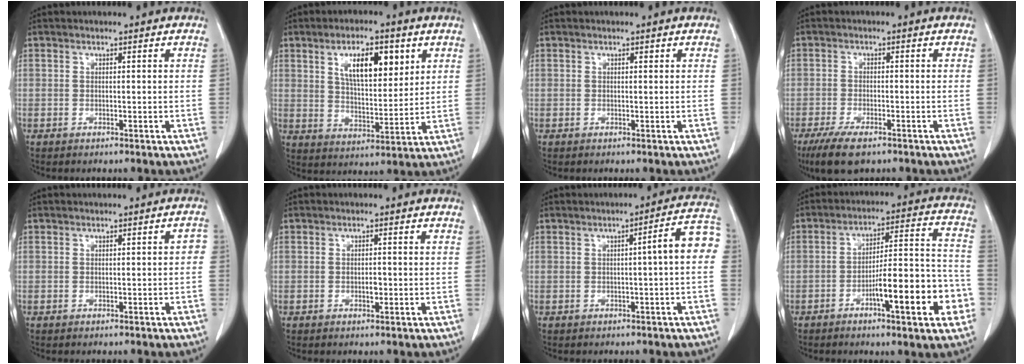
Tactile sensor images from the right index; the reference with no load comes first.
{"total": 10.2, "force": [4.3, 3.9, 8.3], "torque": [-0.138, 0.007, 0.078]}
{"total": 0.0}
{"total": 6.7, "force": [-4.6, 2.3, 4.2], "torque": [-0.078, -0.011, -0.078]}
{"total": 1.1, "force": [-0.3, 0.6, 0.9], "torque": [0.001, 0.006, -0.005]}
{"total": 1.2, "force": [-0.3, 0.5, 1.1], "torque": [-0.022, 0.001, -0.005]}
{"total": 6.1, "force": [0.1, 0.1, 6.1], "torque": [-0.072, 0.019, -0.005]}
{"total": 14.2, "force": [-5.5, 2.3, 12.9], "torque": [-0.187, 0.020, -0.080]}